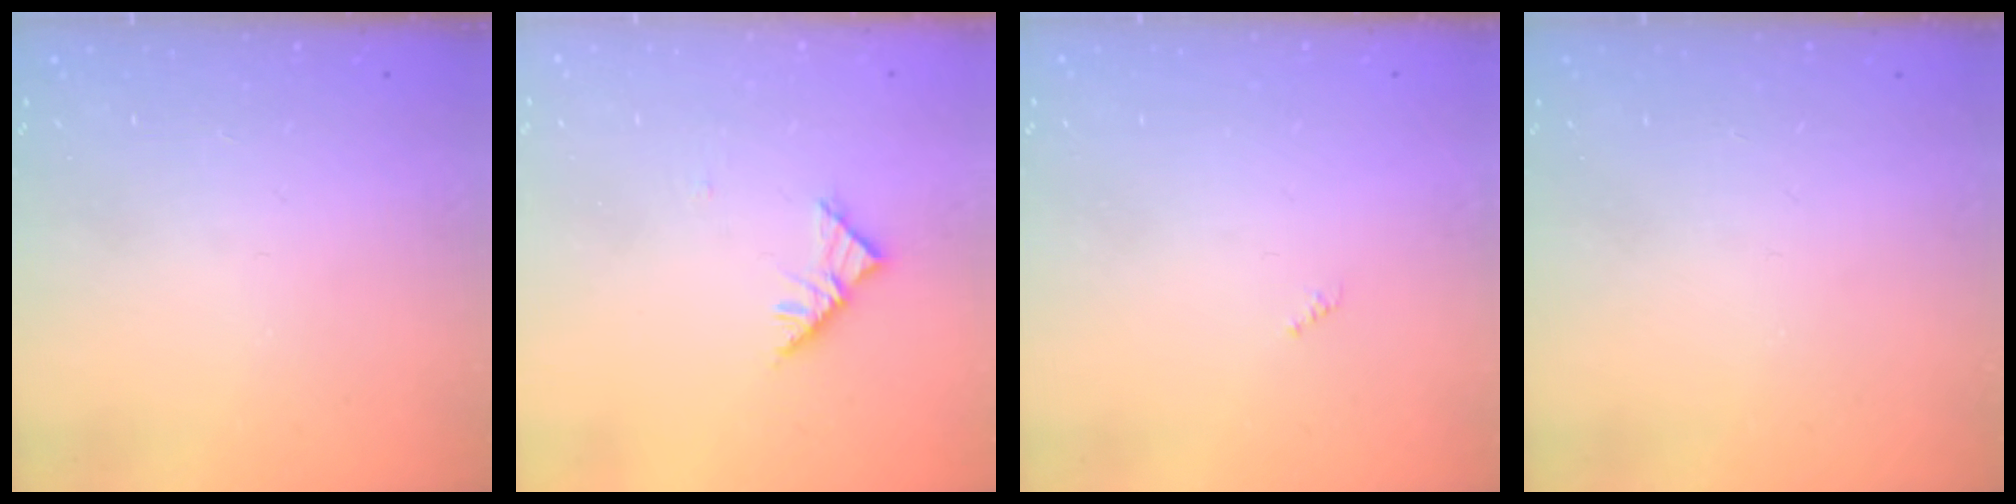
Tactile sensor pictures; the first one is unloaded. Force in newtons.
{"total": 4.5, "press": 4.3, "slide": 1.0}
{"total": 0.0}
{"total": 0.0}